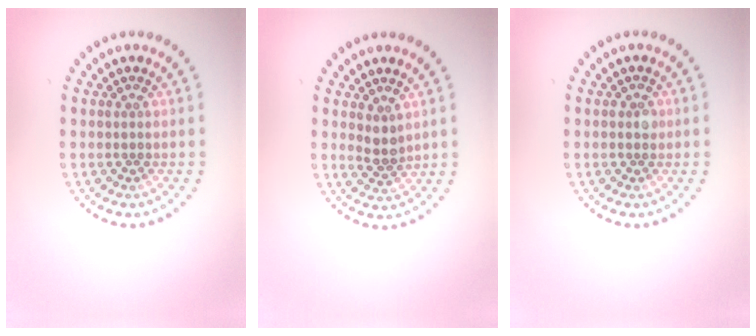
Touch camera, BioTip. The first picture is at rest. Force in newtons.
{"total": 1.9, "press": 1.5, "slide": 1.1}
{"total": 0.8, "press": 0.7, "slide": 0.3}